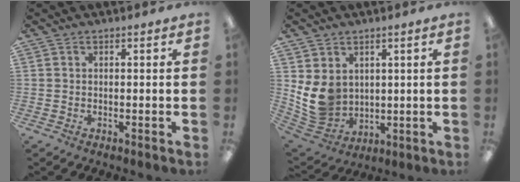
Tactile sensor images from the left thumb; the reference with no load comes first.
{"total": 10.3, "force": [2.3, 8.9, 4.6], "torque": [-0.117, -0.020, 0.049]}